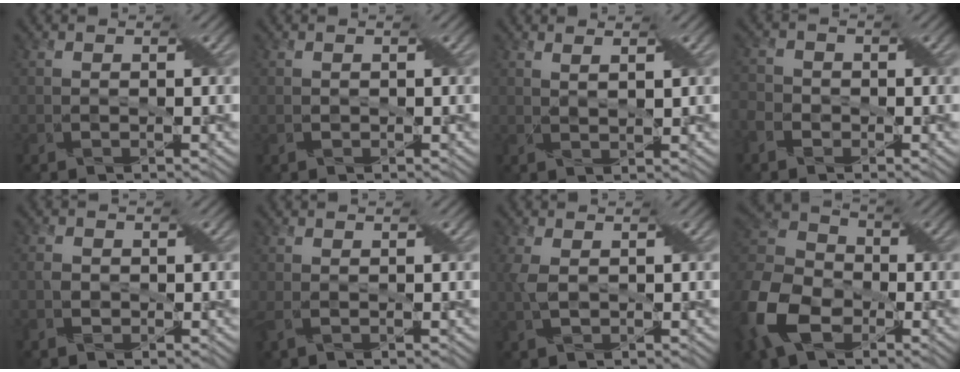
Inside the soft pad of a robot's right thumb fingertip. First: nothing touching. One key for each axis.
{"total": 0.0}
{"total": 1.8, "fx": 1.2, "fy": 0.4, "fz": 1.3, "tx": -0.017, "ty": -0.010, "tz": 0.023}
{"total": 2.9, "fx": -1.6, "fy": 2.3, "fz": 0.8, "tx": -0.023, "ty": -0.004, "tz": -0.035}
{"total": 1.4, "fx": -0.4, "fy": 1.2, "fz": 0.4, "tx": -0.012, "ty": -0.003, "tz": -0.005}
{"total": 1.4, "fx": 0.3, "fy": 0.4, "fz": 1.2, "tx": -0.029, "ty": 0.003, "tz": 0.006}
{"total": 2.1, "fx": 0.4, "fy": 1.1, "fz": 1.8, "tx": -0.051, "ty": 0.003, "tz": 0.010}
{"total": 13.6, "fx": -5.7, "fy": 9.5, "fz": 7.9, "tx": -0.221, "ty": -0.032, "tz": -0.129}